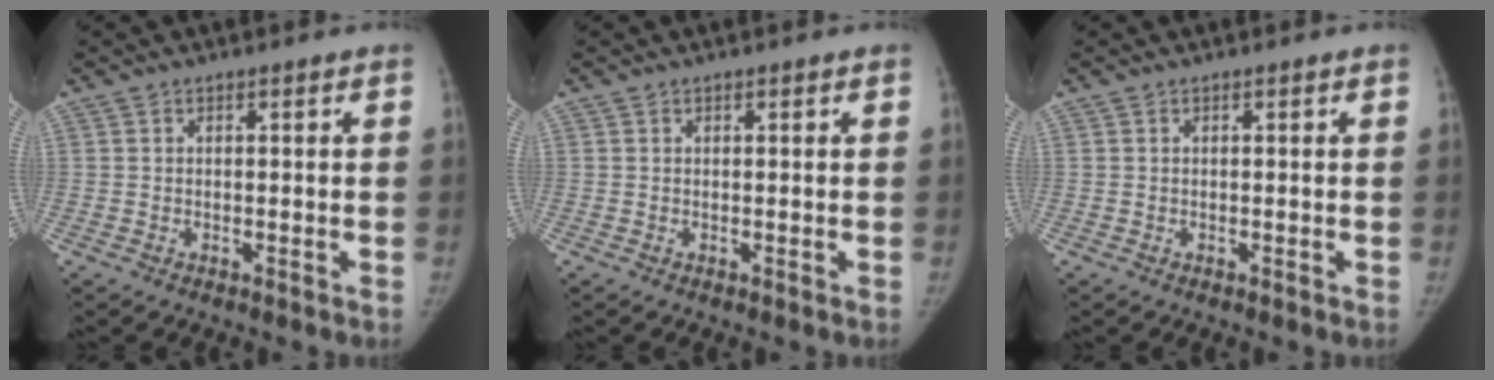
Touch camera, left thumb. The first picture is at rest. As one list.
[{"total": 0.0}, {"total": 0.0}]